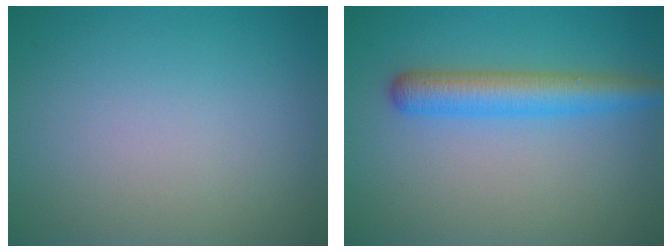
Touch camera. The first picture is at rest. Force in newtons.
{"total": 4.1, "press": 4.1, "slide": 0.1}